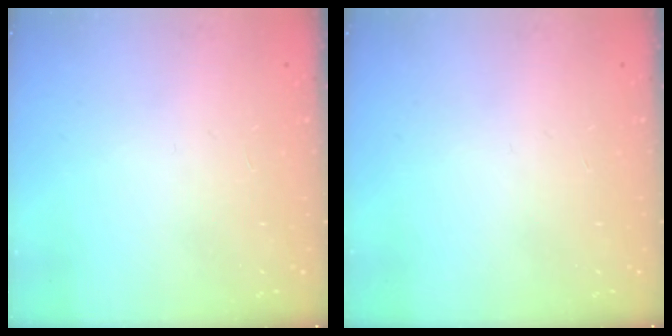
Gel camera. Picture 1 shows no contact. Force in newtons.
{"total": 0.0}